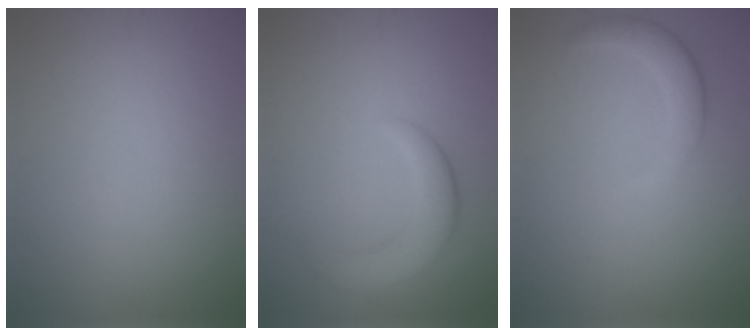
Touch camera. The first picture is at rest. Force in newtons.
{"total": 4.1, "press": 4.1, "slide": 0.2}
{"total": 2.5, "press": 2.5, "slide": 0.3}